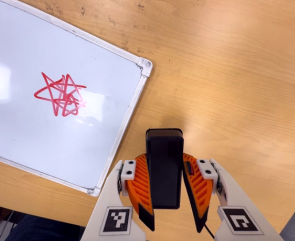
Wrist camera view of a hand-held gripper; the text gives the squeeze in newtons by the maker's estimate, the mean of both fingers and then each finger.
{"total": 10.0, "left": 8.1, "right": 11.9}